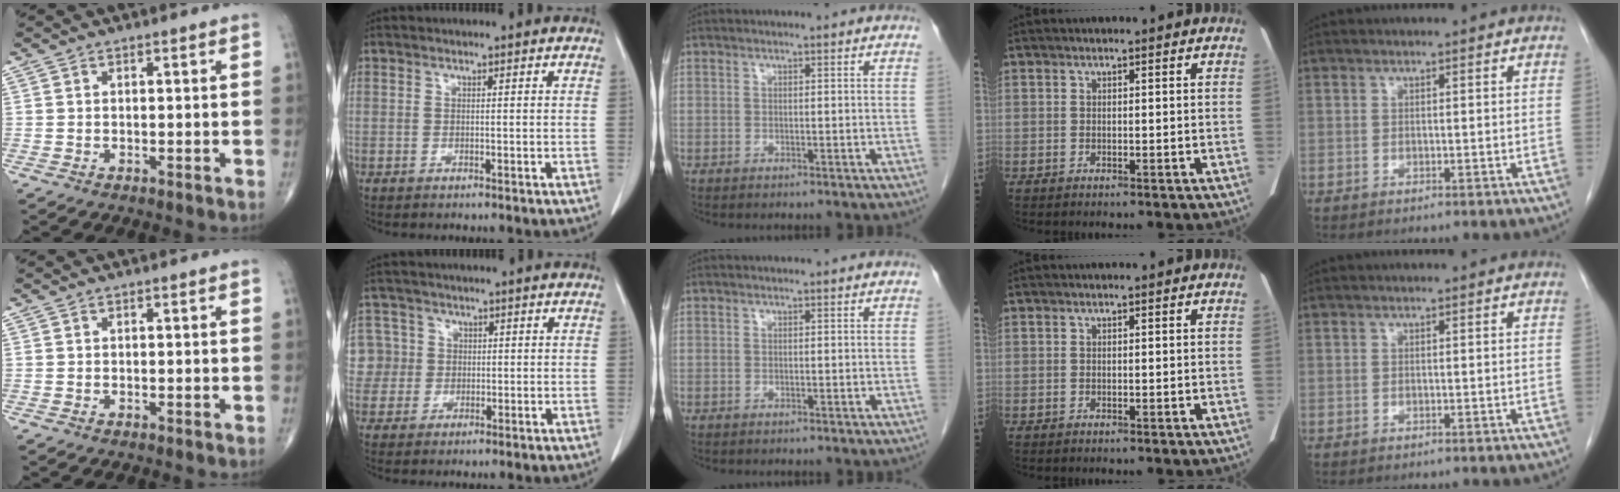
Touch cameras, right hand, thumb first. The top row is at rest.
{"index": {"total": 6.6, "force": [0.9, 6.5, 0.1], "torque": [-0.003, 0.029, 0.025]}}